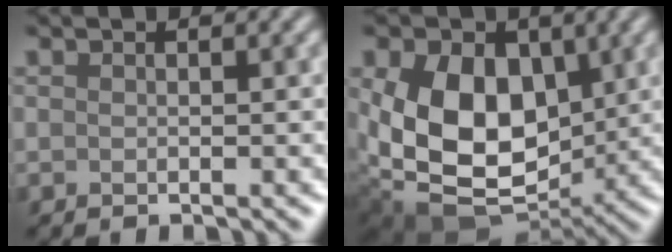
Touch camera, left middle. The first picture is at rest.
{"total": 11.8, "force": [0.9, 8.1, 8.6], "torque": [-0.169, -0.017, 0.012]}